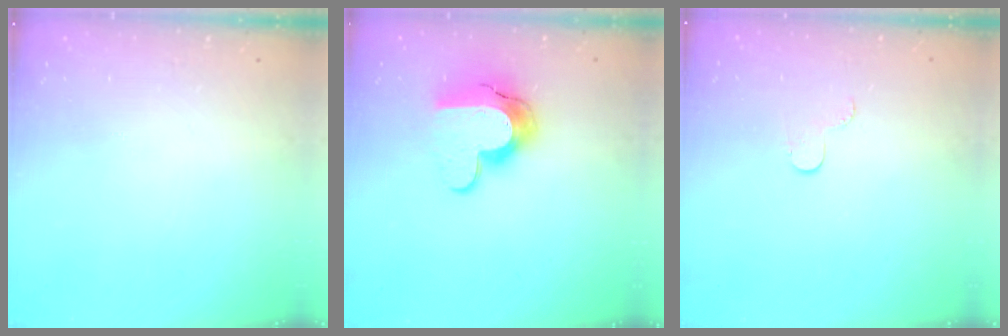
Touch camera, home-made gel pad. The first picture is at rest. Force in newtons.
{"total": 13.0, "press": 13.0, "slide": 1.0}
{"total": 3.5, "press": 3.5, "slide": 0.4}